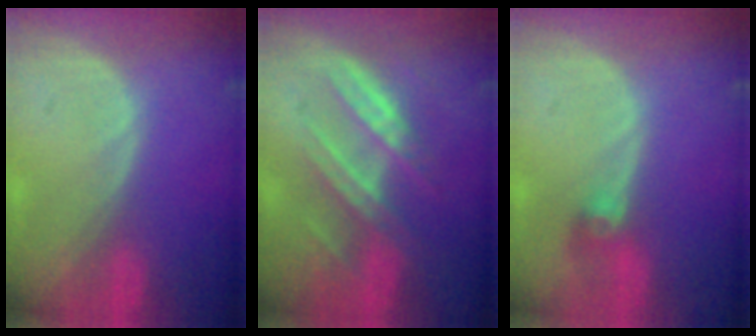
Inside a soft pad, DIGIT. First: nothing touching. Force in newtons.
{"total": 7.5, "press": 7.2, "slide": 1.9}
{"total": 2.9, "press": 2.6, "slide": 1.4}